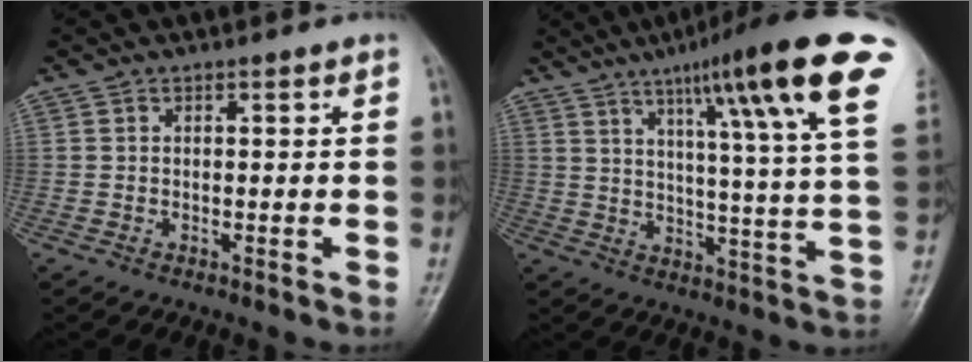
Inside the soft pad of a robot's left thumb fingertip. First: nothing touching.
{"total": 22.8, "force": [11.7, 2.3, 19.4], "torque": [-0.271, -0.028, 0.158]}